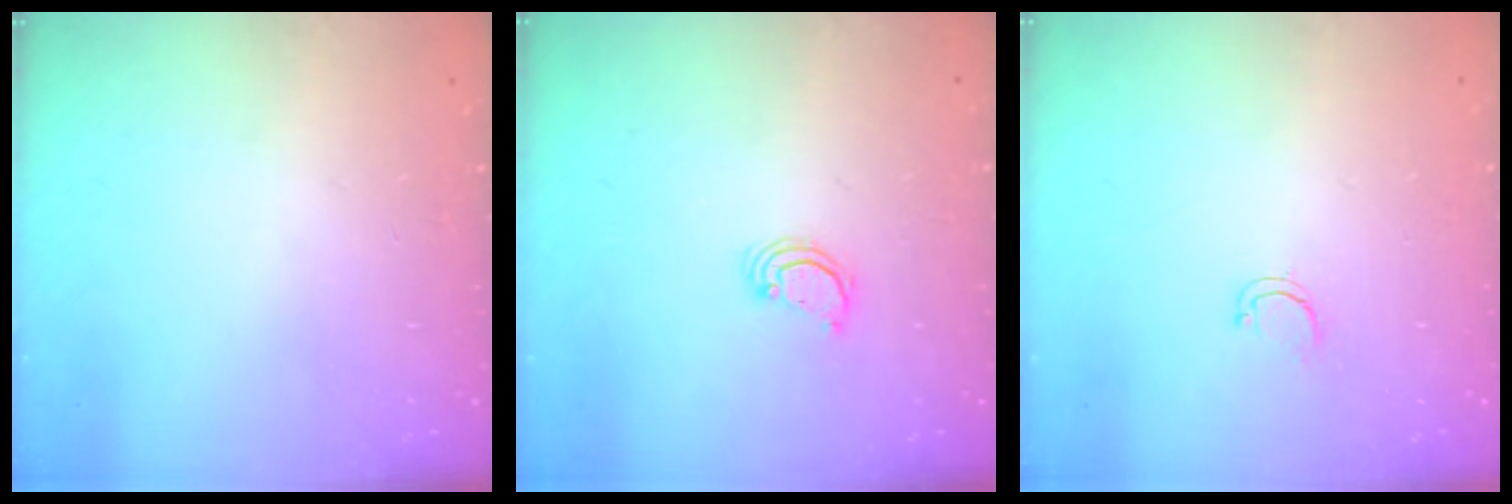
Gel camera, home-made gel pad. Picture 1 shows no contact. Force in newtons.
{"total": 2.6, "press": 2.6, "slide": 0.2}
{"total": 3.5, "press": 3.4, "slide": 0.8}